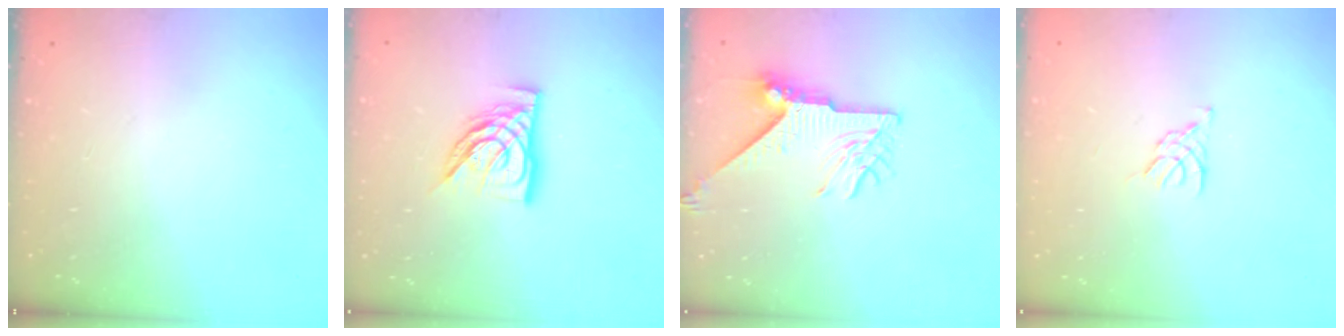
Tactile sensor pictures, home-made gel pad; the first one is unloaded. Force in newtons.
{"total": 11.3, "press": 11.2, "slide": 1.4}
{"total": 11.2, "press": 11.2, "slide": 1.0}
{"total": 3.2, "press": 3.1, "slide": 0.7}